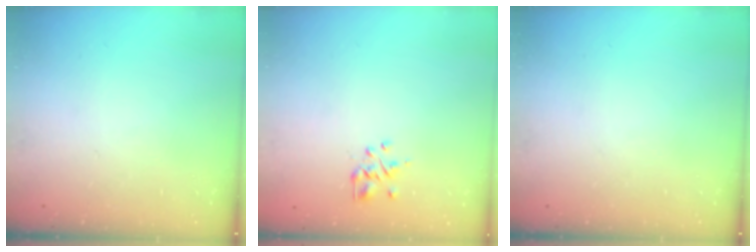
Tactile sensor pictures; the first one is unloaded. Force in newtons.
{"total": 1.9, "press": 1.7, "slide": 0.9}
{"total": 0.0}